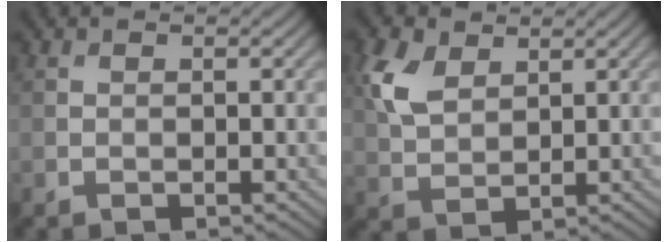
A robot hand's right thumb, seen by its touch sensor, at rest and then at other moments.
{"total": 6.0, "force": [2.8, 3.6, 3.8], "torque": [-0.102, 0.007, 0.058]}